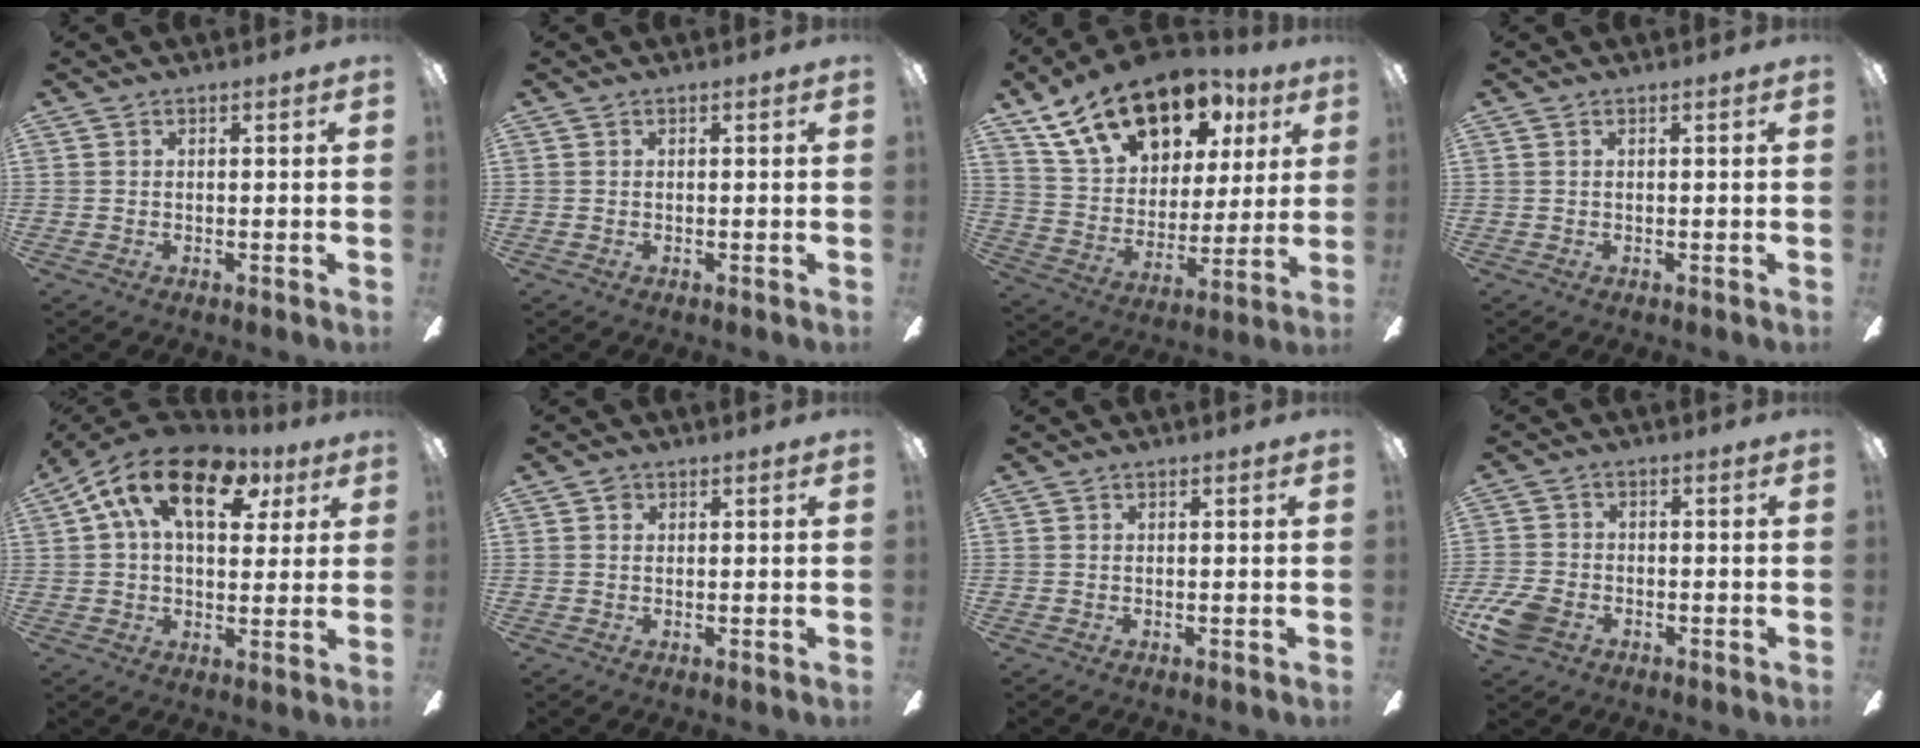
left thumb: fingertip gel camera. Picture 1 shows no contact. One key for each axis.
{"total": 0.0}
{"total": 21.2, "fx": 14.0, "fy": 11.7, "fz": 10.8, "tx": -0.187, "ty": -0.072, "tz": 0.252}
{"total": 0.0}
{"total": 16.7, "fx": 7.1, "fy": 9.4, "fz": 11.9, "tx": -0.208, "ty": -0.011, "tz": 0.120}
{"total": 1.2, "fx": 0.4, "fy": 1.1, "fz": 0.5, "tx": -0.010, "ty": 0.005, "tz": 0.006}
{"total": 0.0}
{"total": 7.6, "fx": -3.7, "fy": 5.1, "fz": 4.3, "tx": -0.099, "ty": 0.017, "tz": -0.069}